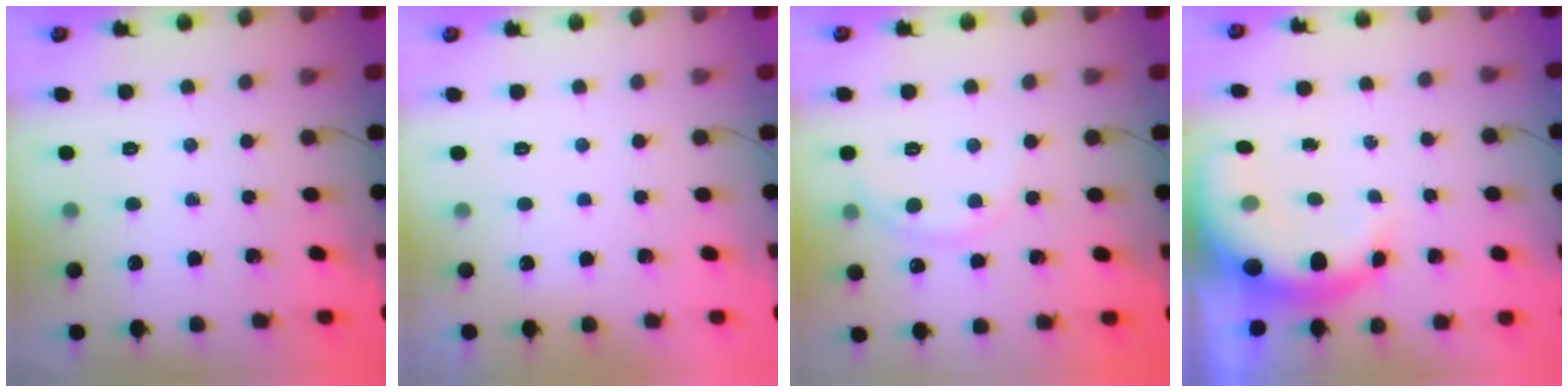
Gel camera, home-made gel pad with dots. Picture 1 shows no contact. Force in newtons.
{"total": 3.0, "press": 3.0, "slide": 0.1}
{"total": 3.2, "press": 3.1, "slide": 1.0}
{"total": 8.6, "press": 8.5, "slide": 1.2}